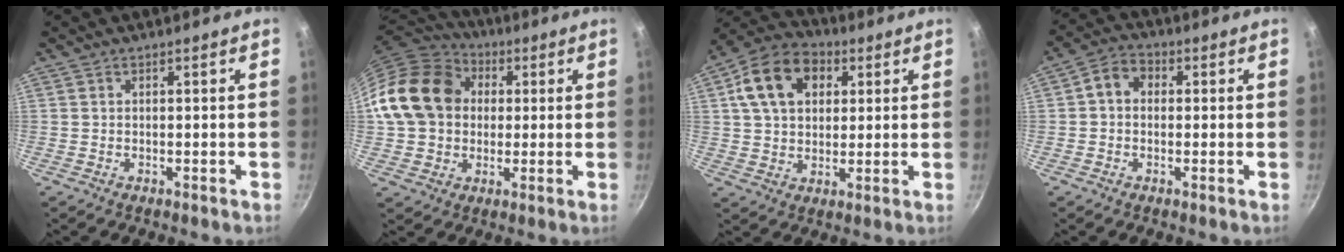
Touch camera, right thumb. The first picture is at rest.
{"total": 17.8, "force": [2.9, 14.5, 10.0], "torque": [-0.158, 0.028, 0.042]}
{"total": 14.4, "force": [4.6, 10.4, 8.9], "torque": [-0.134, 0.013, 0.065]}
{"total": 5.2, "force": [0.4, 4.2, 3.0], "torque": [-0.037, 0.013, -0.009]}